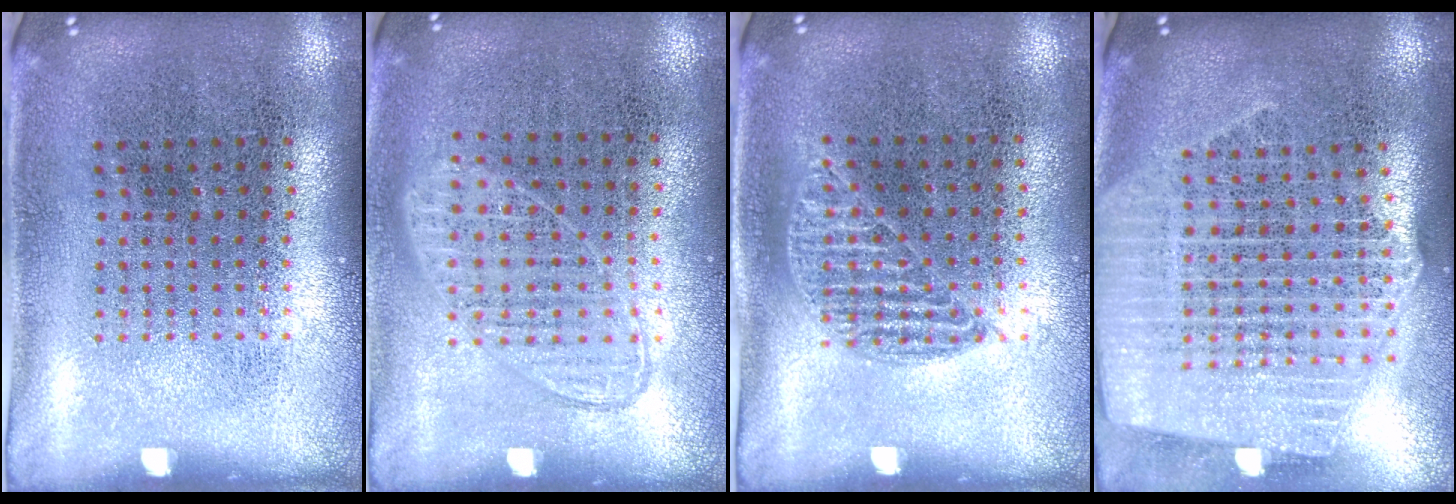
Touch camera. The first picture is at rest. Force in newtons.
{"total": 1.0, "press": 0.9, "slide": 0.4}
{"total": 0.8, "press": 0.6, "slide": 0.5}
{"total": 2.5, "press": 2.2, "slide": 1.2}